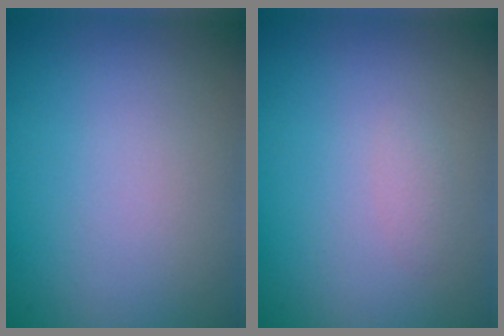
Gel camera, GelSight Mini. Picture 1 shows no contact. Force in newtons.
{"total": 0.7, "press": 0.7, "slide": 0.1}